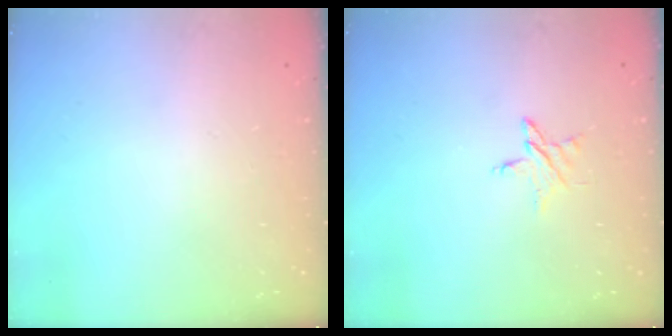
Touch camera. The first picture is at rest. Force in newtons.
{"total": 3.5, "press": 3.4, "slide": 0.3}